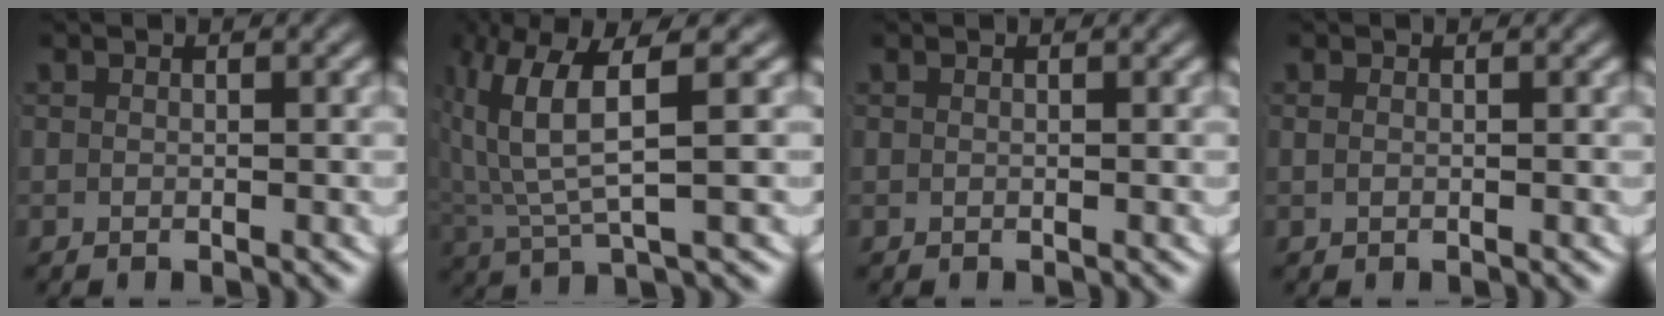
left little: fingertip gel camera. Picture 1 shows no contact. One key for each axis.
{"total": 6.5, "fx": 1.5, "fy": 2.6, "fz": 5.8, "tx": -0.114, "ty": 0.006, "tz": 0.026}
{"total": 0.0}
{"total": 0.0}